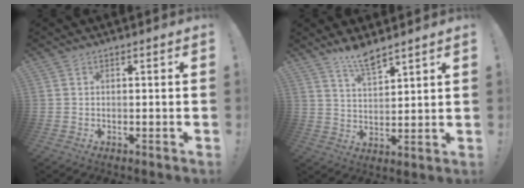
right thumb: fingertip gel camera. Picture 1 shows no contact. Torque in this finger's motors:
{"motor_torque": [-0.89, 0.78, 0.80, 0.30, -0.01]}